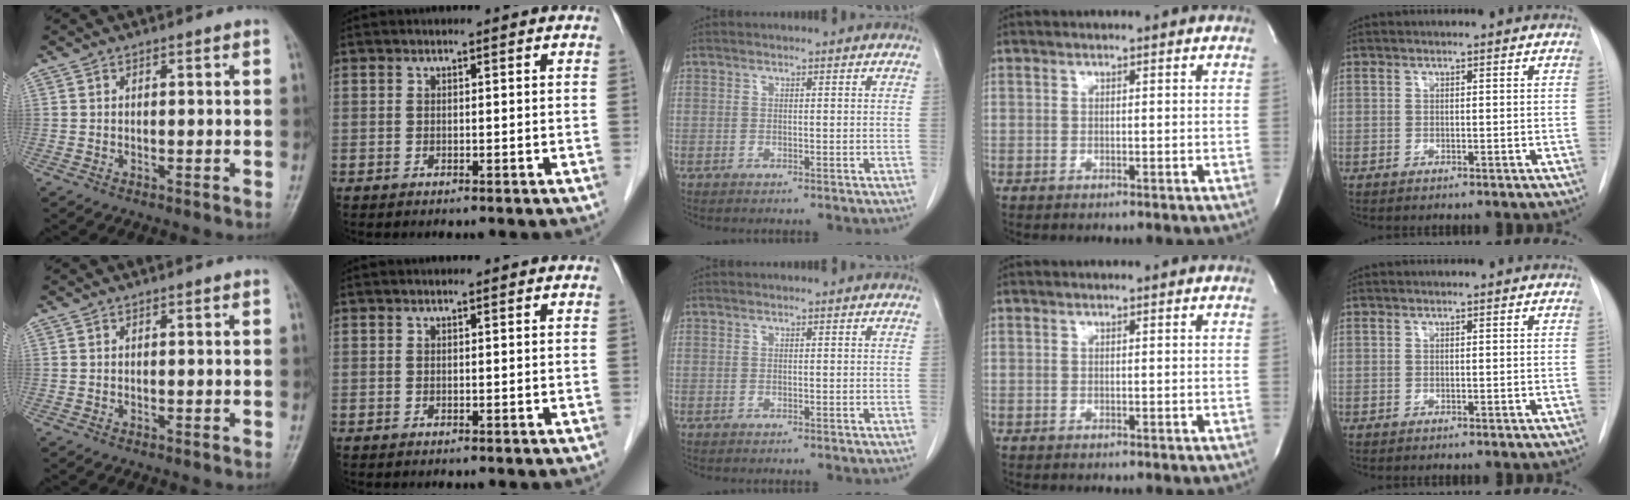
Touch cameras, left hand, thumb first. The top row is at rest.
{}